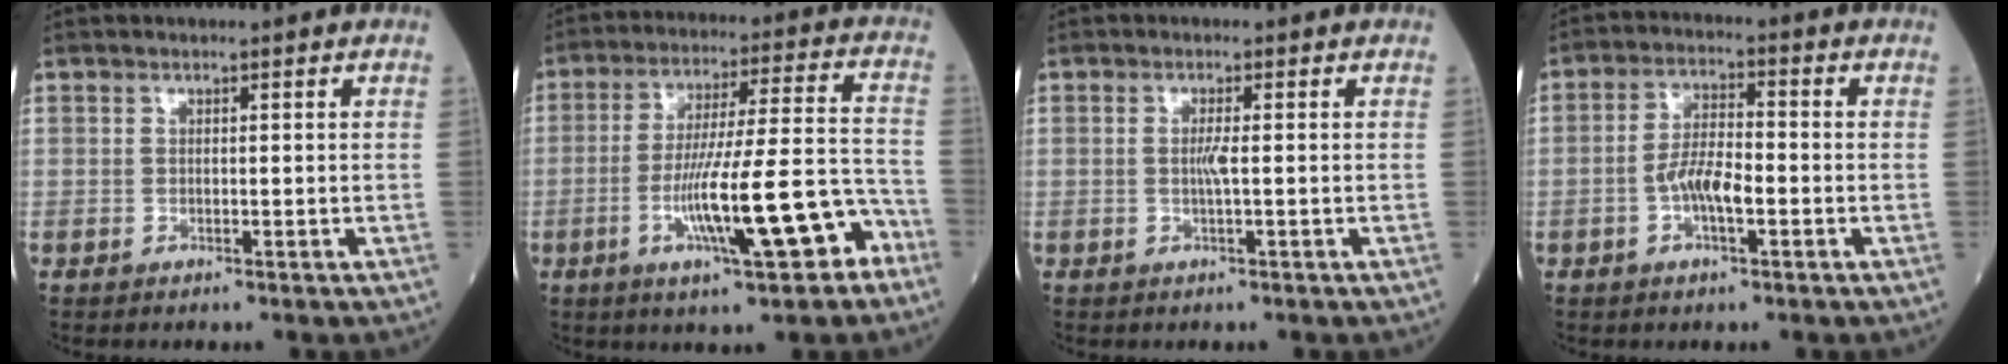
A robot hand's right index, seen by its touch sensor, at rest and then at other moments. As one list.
[{"total": 15.3, "force": [-6.6, 2.2, 13.7], "torque": [-0.233, 0.011, -0.094]}, {"total": 1.4, "force": [0.0, -0.1, 1.4], "torque": [-0.031, 0.000, 0.000]}, {"total": 5.8, "force": [-1.5, 1.8, 5.3], "torque": [-0.109, 0.009, -0.030]}]